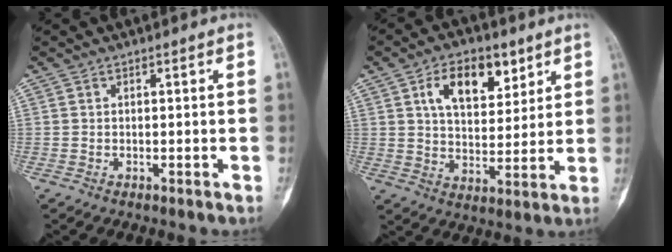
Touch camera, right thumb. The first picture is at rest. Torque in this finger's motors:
{"motor_torque": [-0.83, 0.99, 0.33, -0.04, 0.13]}